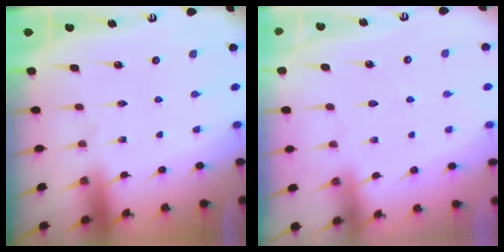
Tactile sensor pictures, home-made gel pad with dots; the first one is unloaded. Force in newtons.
{"total": 2.1, "press": 2.1, "slide": 0.3}